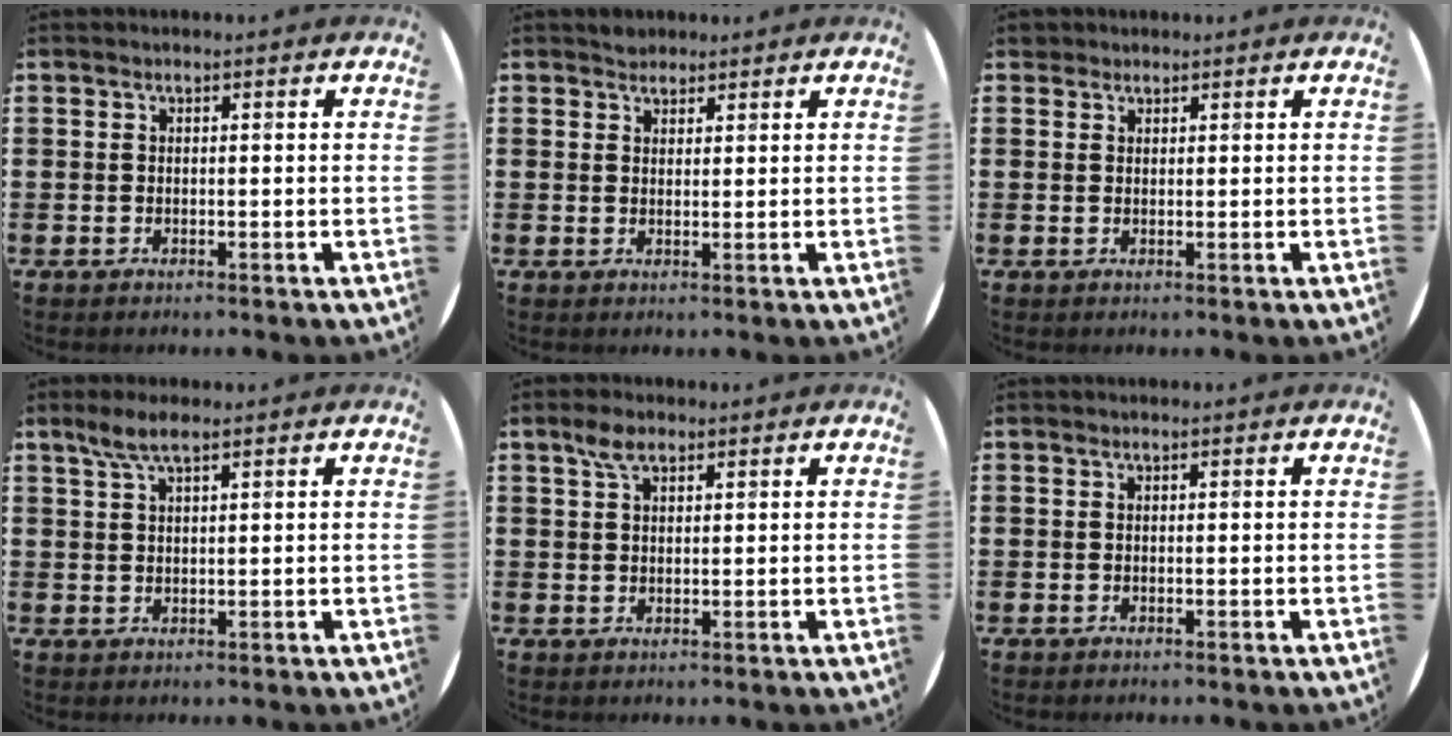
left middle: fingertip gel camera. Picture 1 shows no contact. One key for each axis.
{"total": 1.8, "fx": 1.7, "fy": 0.7, "fz": -0.1, "tx": 0.008, "ty": 0.000, "tz": 0.032}
{"total": 1.1, "fx": 1.0, "fy": 0.5, "fz": 0.0, "tx": -0.002, "ty": 0.003, "tz": 0.020}
{"total": 3.5, "fx": 2.5, "fy": 0.8, "fz": 2.3, "tx": -0.042, "ty": 0.002, "tz": 0.042}
{"total": 3.2, "fx": 2.1, "fy": 1.4, "fz": 1.8, "tx": -0.033, "ty": 0.004, "tz": 0.036}
{"total": 0.0}